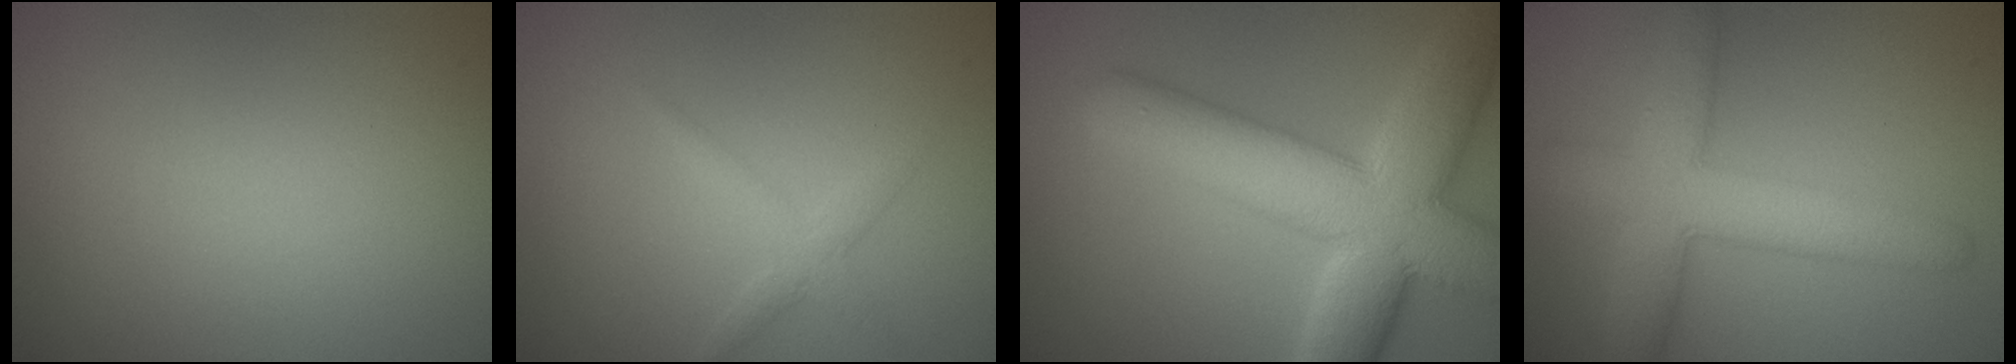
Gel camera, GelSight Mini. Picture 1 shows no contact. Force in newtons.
{"total": 1.7, "press": 1.7, "slide": 0.1}
{"total": 11.2, "press": 11.2, "slide": 0.6}
{"total": 6.9, "press": 6.9, "slide": 0.4}